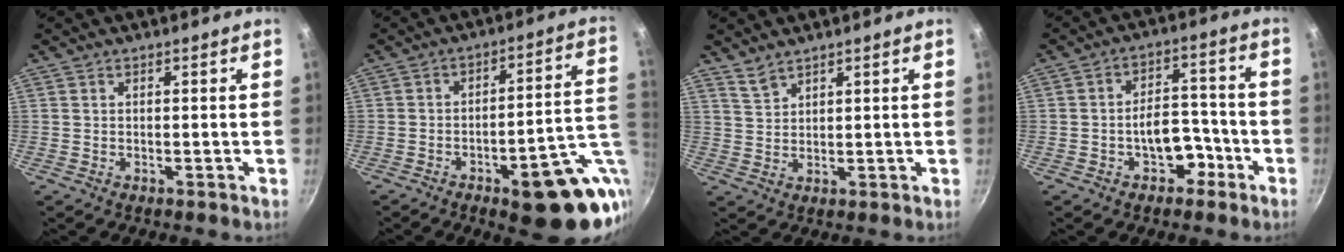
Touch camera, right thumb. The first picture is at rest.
{"total": 19.9, "force": [-6.6, 7.3, 17.3], "torque": [-0.153, 0.020, -0.080]}
{"total": 3.1, "force": [2.8, 1.1, 0.8], "torque": [-0.017, -0.010, 0.062]}
{"total": 9.1, "force": [-4.1, 5.9, 5.6], "torque": [-0.053, 0.068, -0.064]}